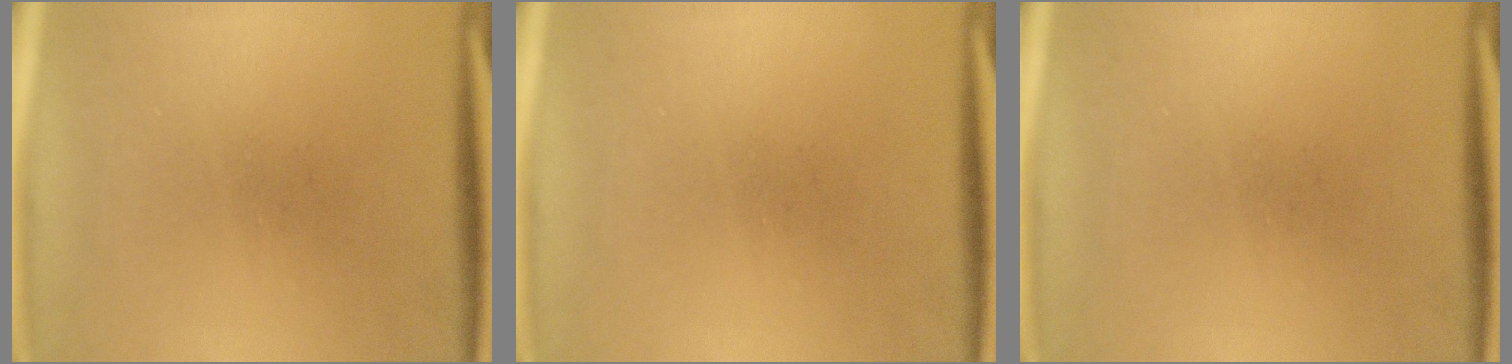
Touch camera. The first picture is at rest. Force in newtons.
{"total": 0.0}
{"total": 0.0}